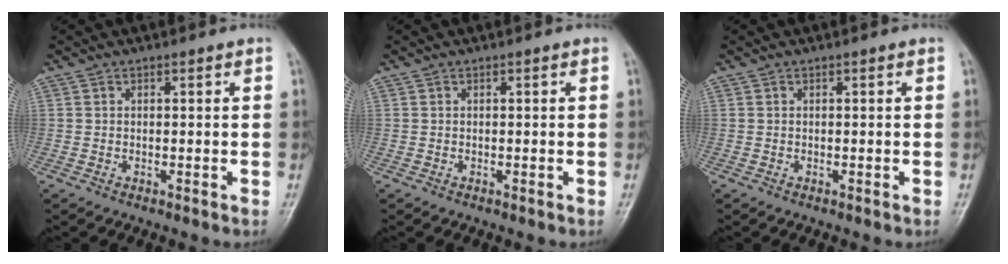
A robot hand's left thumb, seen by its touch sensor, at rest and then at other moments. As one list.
[{"total": 0.0}, {"total": 0.0}]